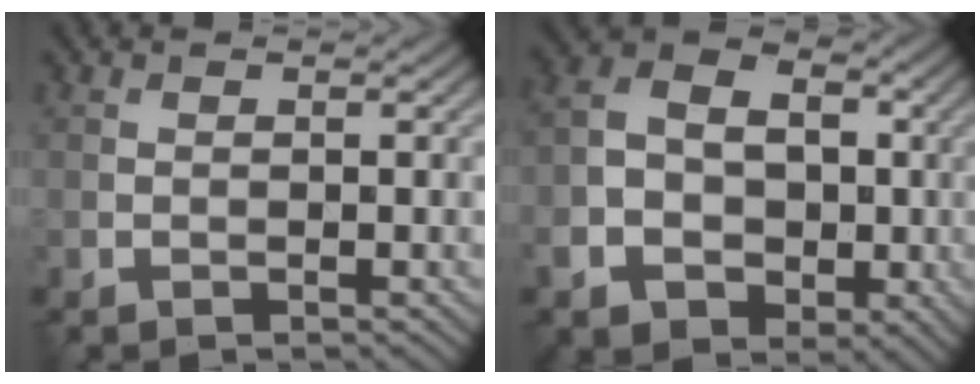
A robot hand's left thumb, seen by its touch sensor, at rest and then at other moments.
{"total": 10.1, "force": [-2.7, 8.0, 5.5], "torque": [-0.113, -0.029, -0.058]}